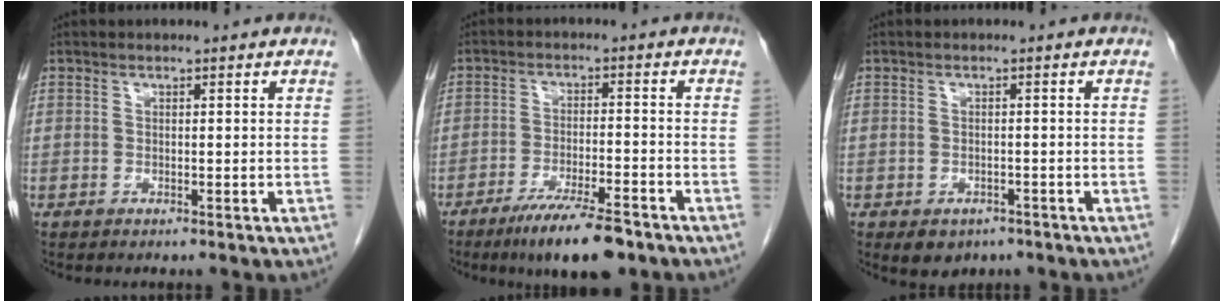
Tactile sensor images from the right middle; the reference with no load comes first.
{"total": 9.5, "force": [-6.8, 1.6, 6.5], "torque": [-0.106, -0.016, -0.112]}
{"total": 3.8, "force": [-2.3, 2.6, 1.5], "torque": [-0.014, 0.001, -0.024]}